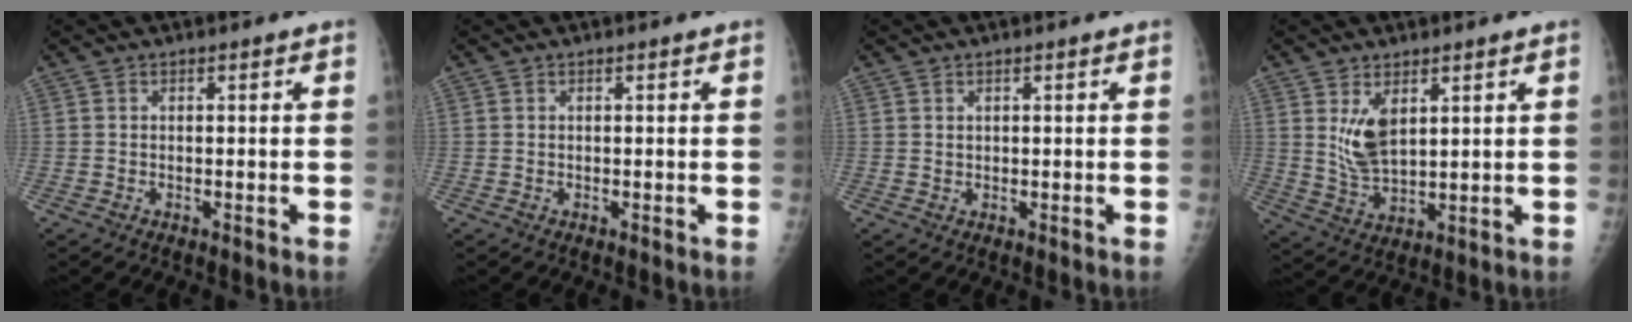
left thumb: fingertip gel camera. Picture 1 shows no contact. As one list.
[{"total": 0.0}, {"total": 0.9, "force": [0.5, 0.6, 0.4], "torque": [0.000, -0.004, 0.011]}, {"total": 7.3, "force": [3.0, 3.6, 5.6], "torque": [-0.094, -0.024, 0.070]}]